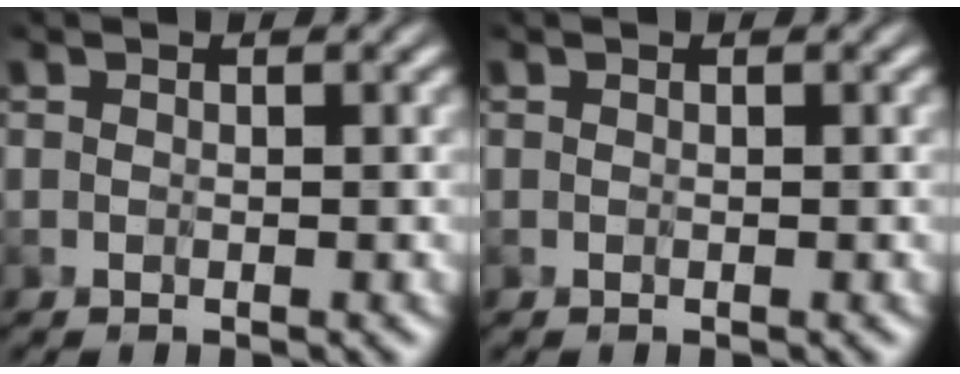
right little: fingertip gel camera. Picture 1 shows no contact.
{"total": 0.0}